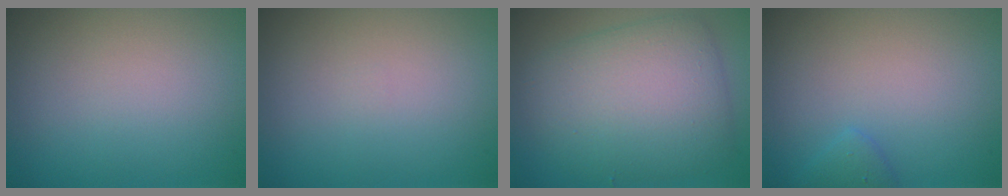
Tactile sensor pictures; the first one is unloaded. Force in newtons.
{"total": 0.0}
{"total": 7.2, "press": 7.2, "slide": 0.1}
{"total": 1.2, "press": 1.2, "slide": 0.1}